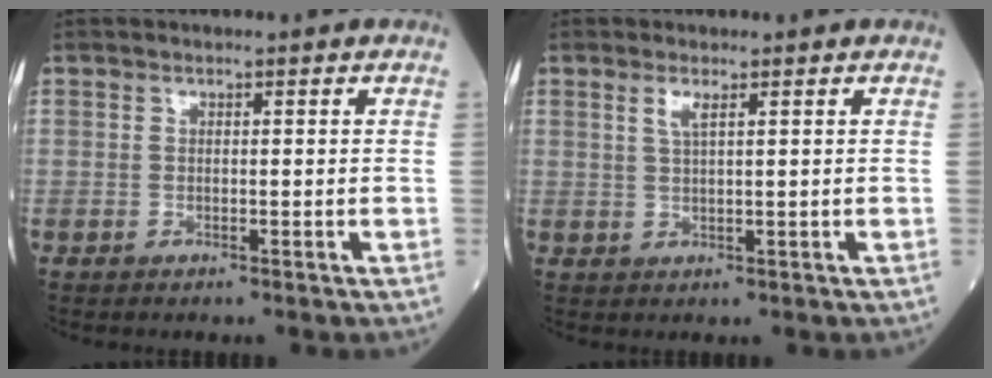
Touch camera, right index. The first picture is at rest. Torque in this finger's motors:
{"motor_torque": [-0.18, -0.01, 0.00, 0.04]}